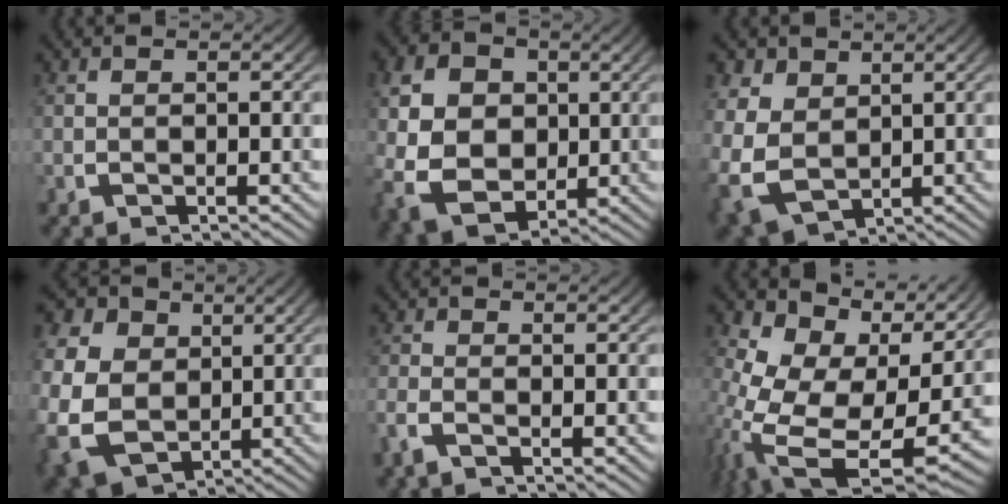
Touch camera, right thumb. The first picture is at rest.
{"total": 13.3, "force": [-1.0, 10.2, 8.5], "torque": [-0.194, -0.063, 0.012]}
{"total": 8.9, "force": [-1.1, 7.3, 4.9], "torque": [-0.150, -0.064, 0.012]}
{"total": 14.8, "force": [-1.3, 12.4, 8.1], "torque": [-0.209, -0.072, -0.001]}
{"total": 1.9, "force": [-1.3, 0.7, 1.1], "torque": [-0.027, 0.000, -0.029]}
{"total": 13.6, "force": [-0.1, 8.3, 10.8], "torque": [-0.255, -0.073, 0.037]}